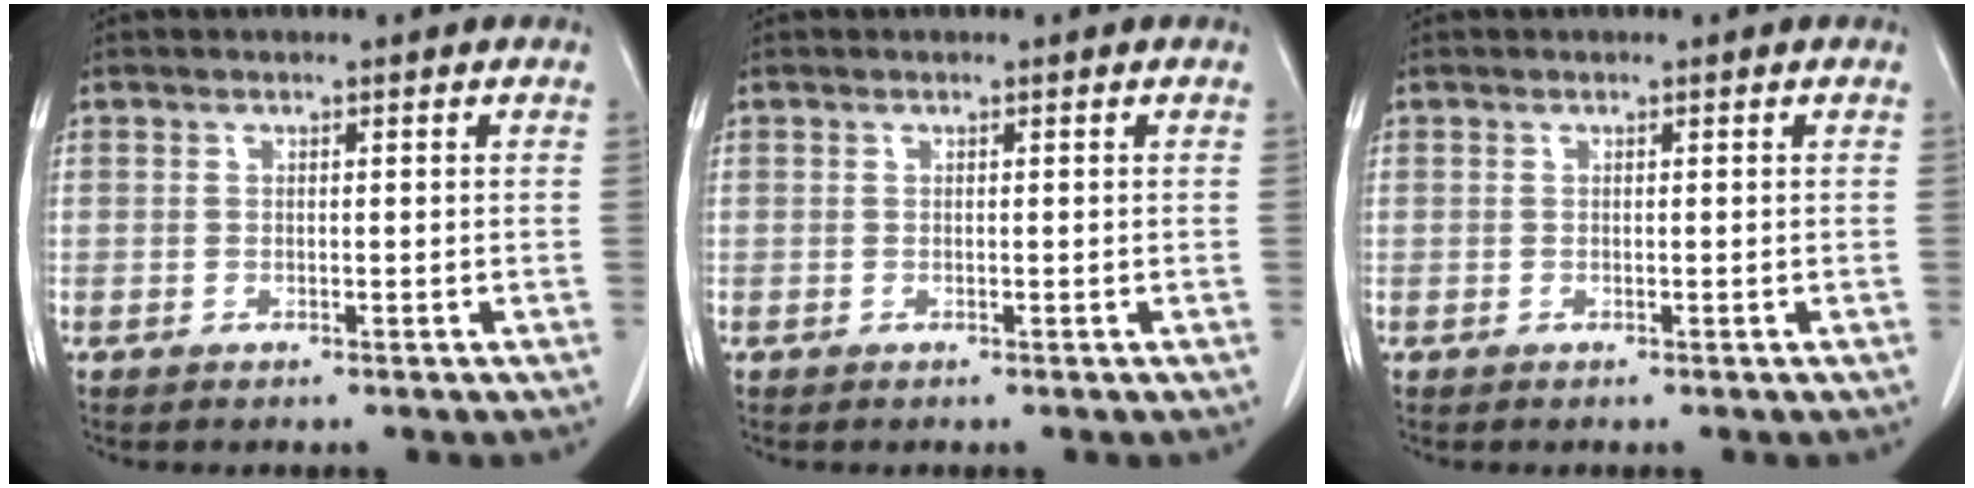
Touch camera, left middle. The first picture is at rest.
{"total": 0.0}
{"total": 0.0}